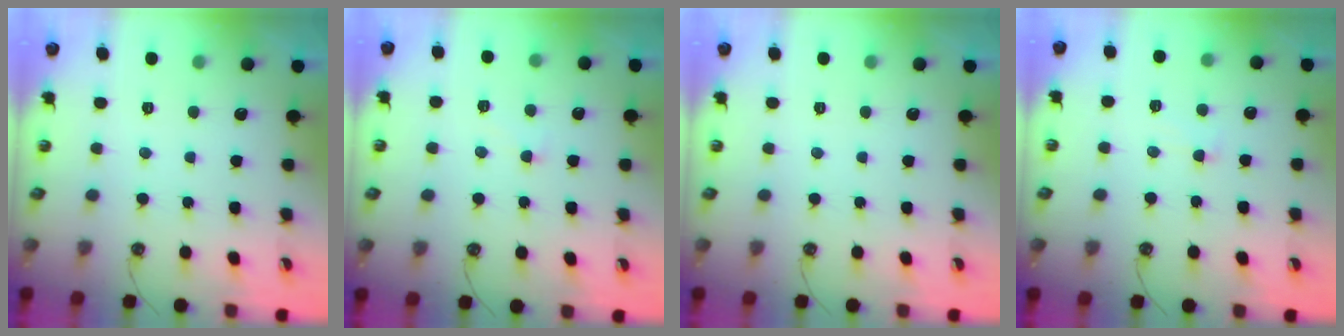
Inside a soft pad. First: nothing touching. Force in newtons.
{"total": 4.1, "press": 4.1, "slide": 0.4}
{"total": 0.0}
{"total": 0.8, "press": 0.2, "slide": 0.8}